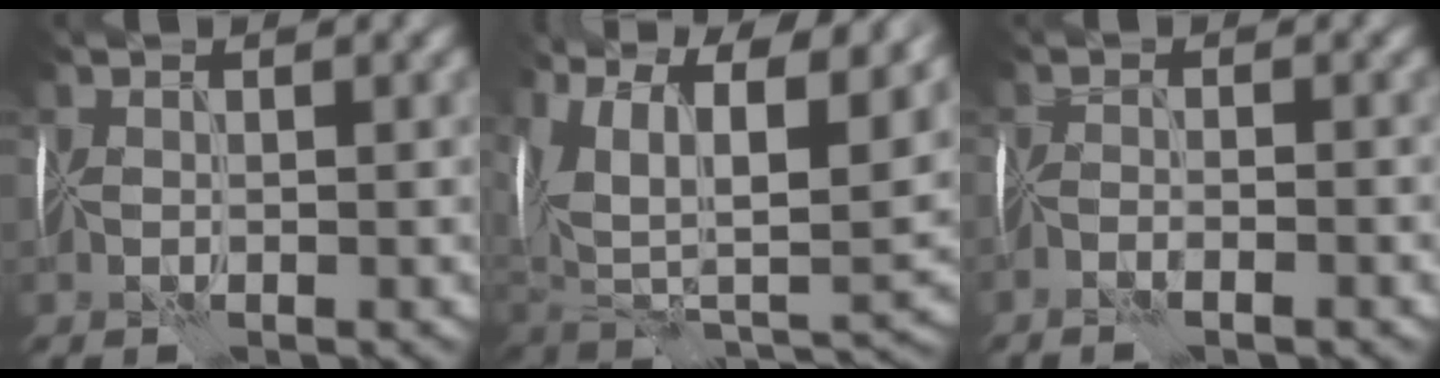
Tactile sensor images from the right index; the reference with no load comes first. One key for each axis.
{"total": 18.1, "fx": 8.4, "fy": 8.9, "fz": 13.3, "tx": -0.229, "ty": 0.040, "tz": 0.146}
{"total": 1.9, "fx": -1.3, "fy": -0.1, "fz": 1.3, "tx": -0.034, "ty": 0.010, "tz": -0.031}